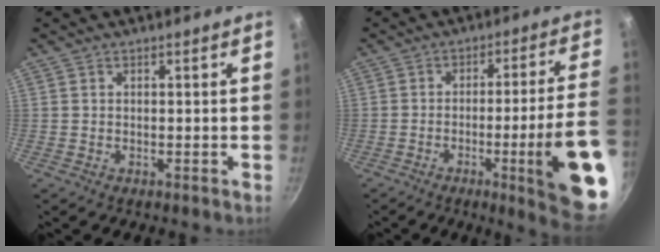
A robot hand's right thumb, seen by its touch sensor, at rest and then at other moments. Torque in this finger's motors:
{"motor_torque": [2.86, 2.13, 2.27, -0.48, 0.43]}